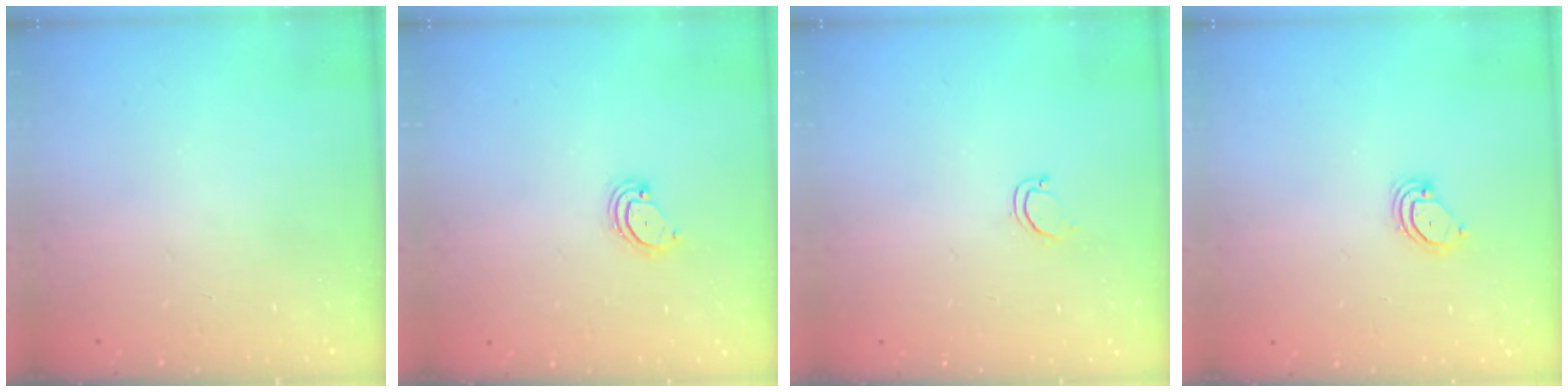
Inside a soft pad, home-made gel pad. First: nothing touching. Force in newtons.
{"total": 3.0, "press": 3.0, "slide": 0.4}
{"total": 2.8, "press": 2.8, "slide": 0.2}
{"total": 3.2, "press": 3.2, "slide": 0.2}